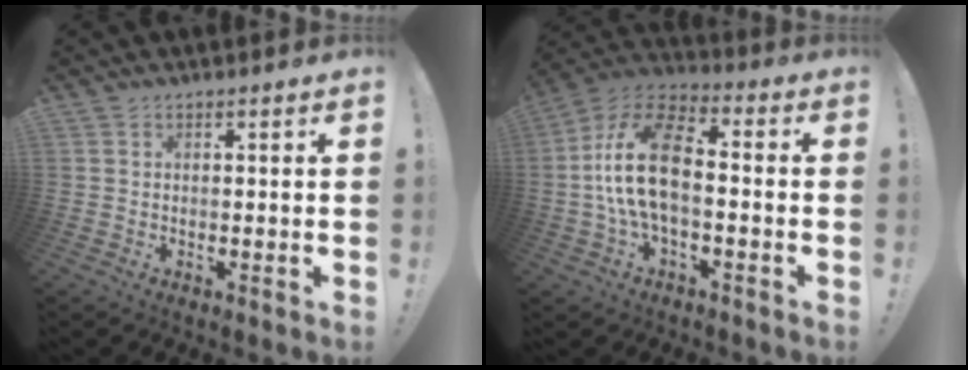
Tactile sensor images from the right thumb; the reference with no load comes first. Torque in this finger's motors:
{"motor_torque": [0.43, 0.74, 1.71, -0.45, 0.47]}